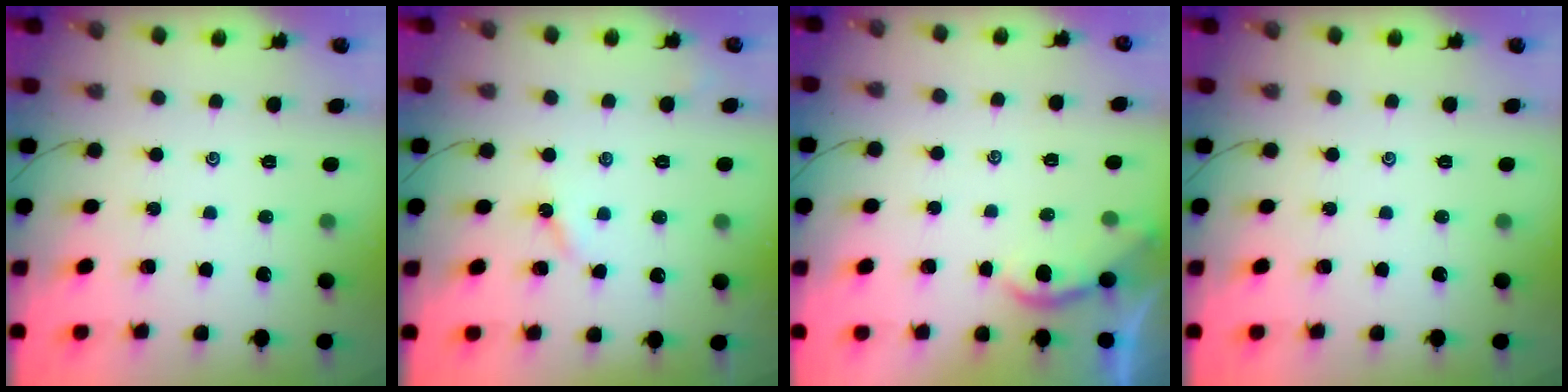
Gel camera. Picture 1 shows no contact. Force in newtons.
{"total": 3.0, "press": 2.9, "slide": 0.5}
{"total": 1.3, "press": 1.3, "slide": 0.3}
{"total": 0.0}